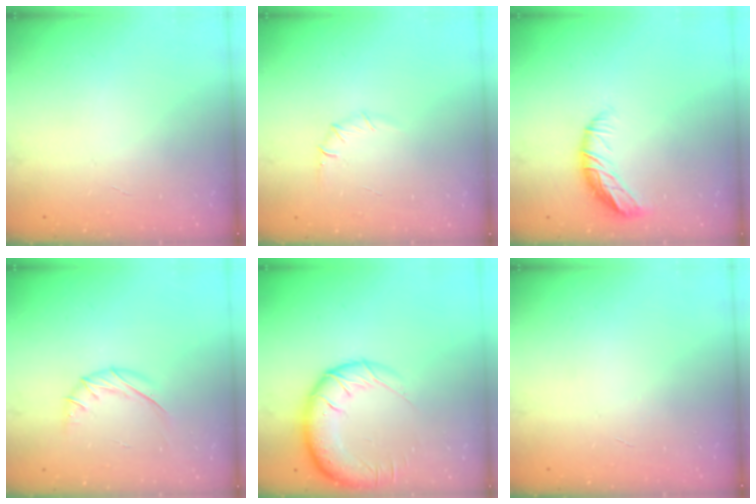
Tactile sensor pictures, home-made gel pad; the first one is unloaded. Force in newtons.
{"total": 6.1, "press": 5.7, "slide": 2.1}
{"total": 10.2, "press": 10.1, "slide": 1.1}
{"total": 8.5, "press": 8.5, "slide": 0.6}
{"total": 16.2, "press": 15.8, "slide": 3.9}
{"total": 0.0}